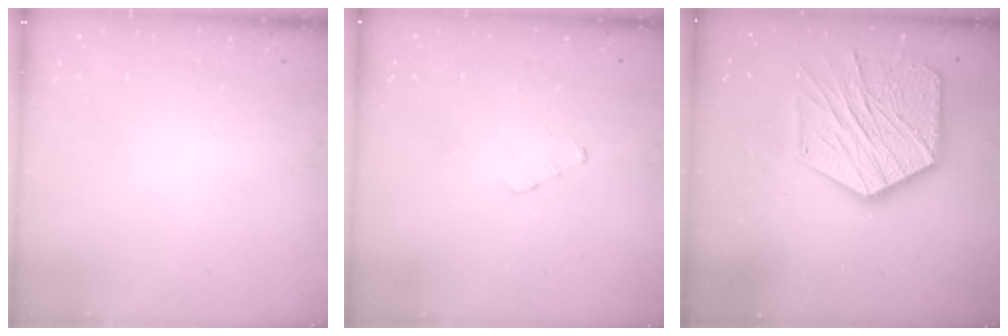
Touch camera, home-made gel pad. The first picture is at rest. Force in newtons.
{"total": 2.5, "press": 2.5, "slide": 0.2}
{"total": 22.6, "press": 22.5, "slide": 2.0}